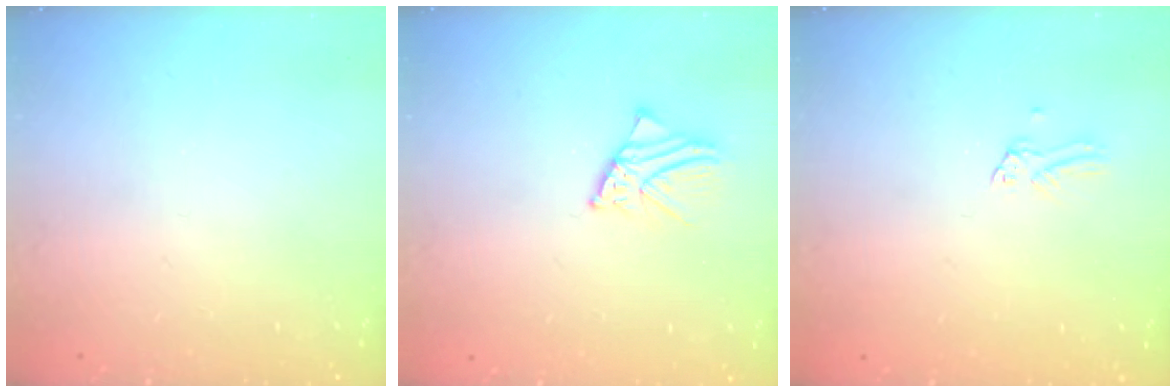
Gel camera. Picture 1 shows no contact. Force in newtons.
{"total": 2.7, "press": 2.7, "slide": 0.4}
{"total": 0.0}